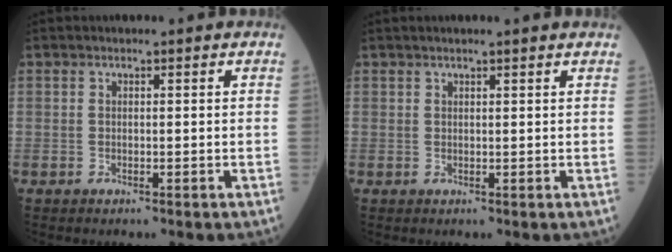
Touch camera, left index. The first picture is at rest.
{"total": 3.5, "force": [3.2, -0.1, 1.4], "torque": [-0.016, 0.020, 0.036]}